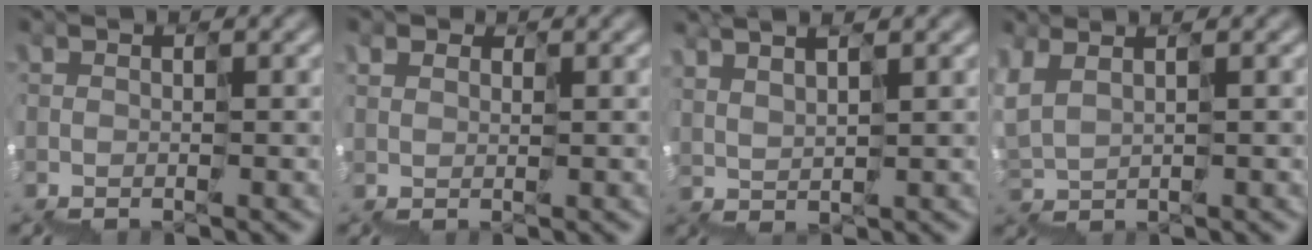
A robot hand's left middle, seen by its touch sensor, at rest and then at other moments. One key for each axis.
{"total": 0.9, "fx": 0.6, "fy": 0.7, "fz": 0.3, "tx": -0.011, "ty": 0.010, "tz": 0.012}
{"total": 2.3, "fx": 2.1, "fy": 0.2, "fz": 1.0, "tx": -0.014, "ty": 0.024, "tz": 0.038}
{"total": 1.9, "fx": 1.6, "fy": 0.6, "fz": 0.8, "tx": -0.029, "ty": 0.019, "tz": 0.036}